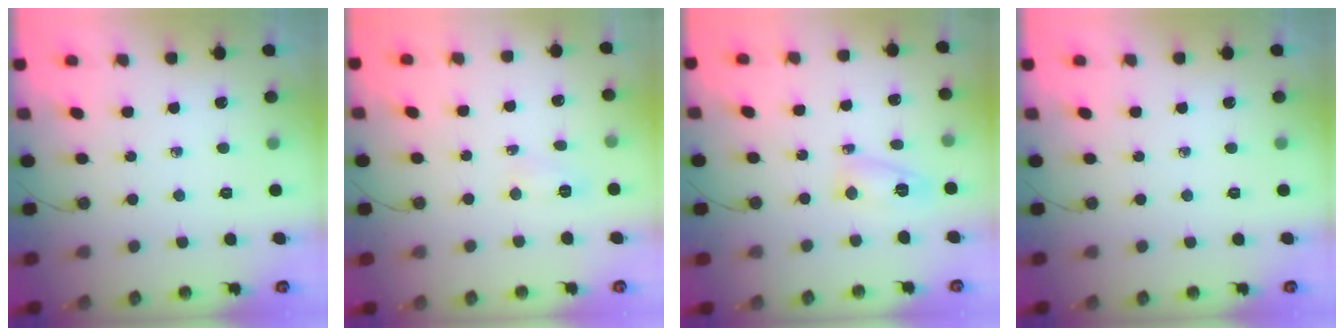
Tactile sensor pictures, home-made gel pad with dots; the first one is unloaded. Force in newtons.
{"total": 3.8, "press": 3.6, "slide": 1.3}
{"total": 5.3, "press": 5.3, "slide": 0.4}
{"total": 0.0}